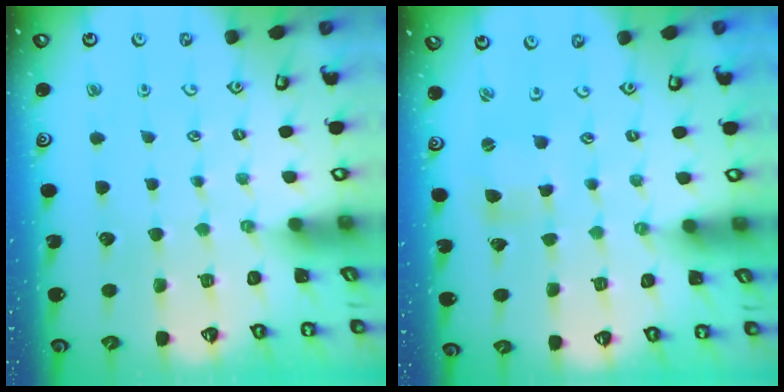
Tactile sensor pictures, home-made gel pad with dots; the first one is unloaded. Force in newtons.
{"total": 1.5, "press": 1.4, "slide": 0.3}